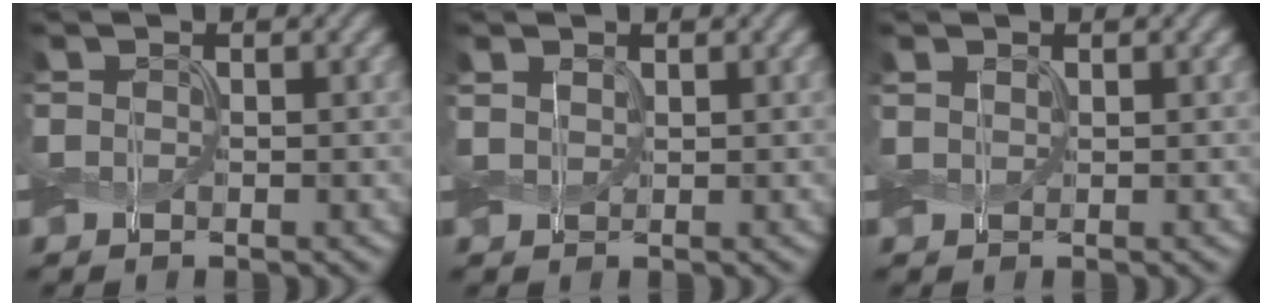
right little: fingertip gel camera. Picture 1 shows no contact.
{"total": 0.8, "force": [0.6, 0.5, 0.3], "torque": [-0.011, 0.000, 0.014]}
{"total": 0.5, "force": [0.4, 0.2, 0.2], "torque": [-0.006, 0.000, 0.010]}